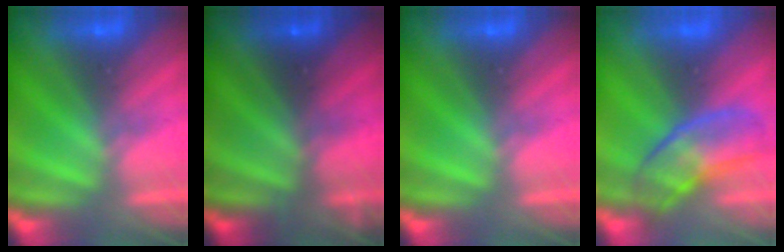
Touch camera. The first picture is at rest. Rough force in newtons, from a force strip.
{"total": 2.4}
{"total": 0.0}
{"total": 2.8}